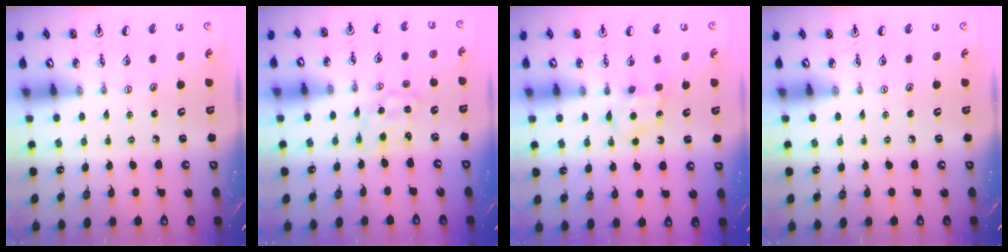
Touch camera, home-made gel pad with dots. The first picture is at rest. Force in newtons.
{"total": 1.5, "press": 1.5, "slide": 0.1}
{"total": 5.1, "press": 5.0, "slide": 0.8}
{"total": 0.0}